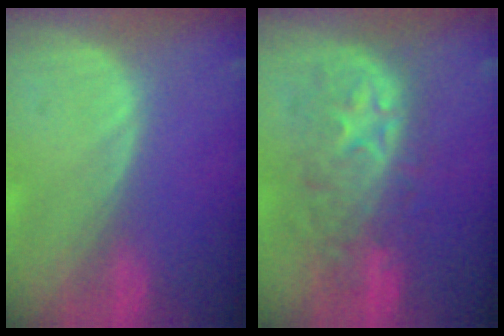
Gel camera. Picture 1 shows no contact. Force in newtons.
{"total": 9.5, "press": 9.0, "slide": 3.1}